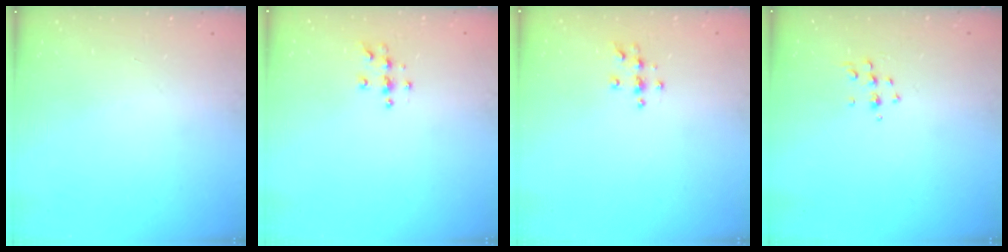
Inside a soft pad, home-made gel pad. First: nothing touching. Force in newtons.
{"total": 4.0, "press": 3.9, "slide": 0.4}
{"total": 3.9, "press": 3.9, "slide": 0.3}
{"total": 4.7, "press": 4.6, "slide": 0.8}